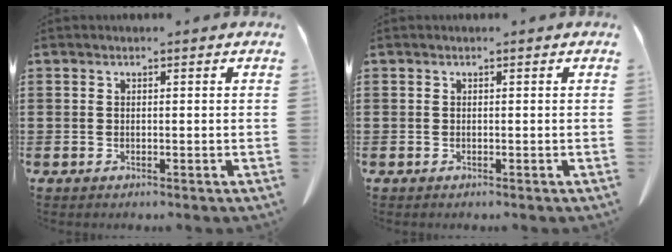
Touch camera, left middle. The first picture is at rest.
{"total": 0.0}